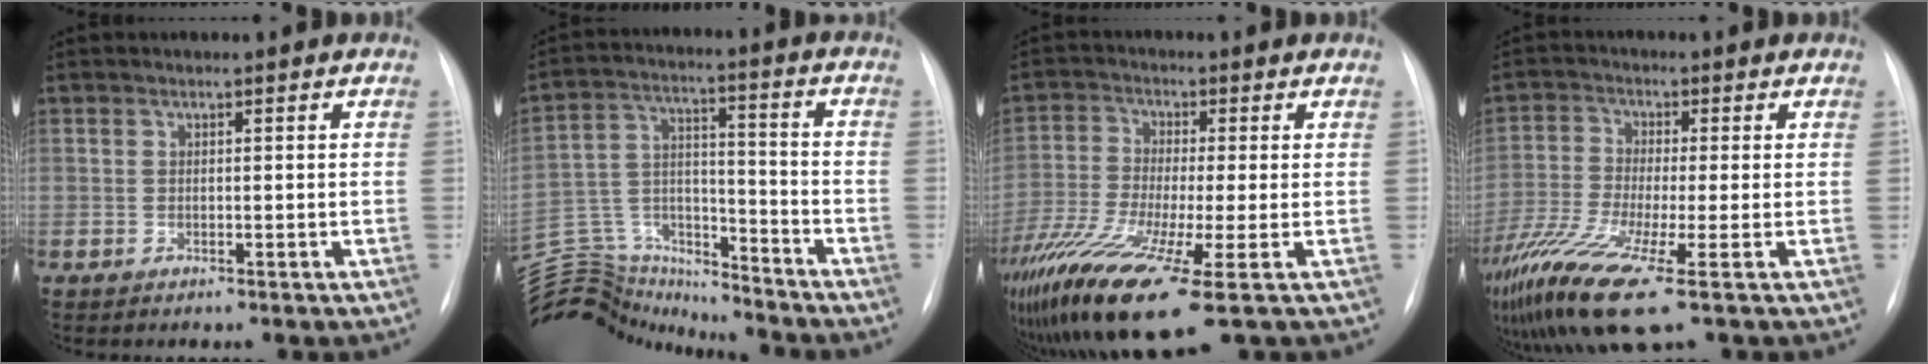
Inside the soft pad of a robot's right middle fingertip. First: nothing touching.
{"total": 20.3, "force": [-19.3, 5.0, 4.1], "torque": [-0.123, 0.036, -0.314]}
{"total": 14.7, "force": [-8.3, 1.0, 12.1], "torque": [-0.252, -0.048, -0.150]}
{"total": 15.2, "force": [-8.6, 2.0, 12.4], "torque": [-0.282, -0.046, -0.159]}